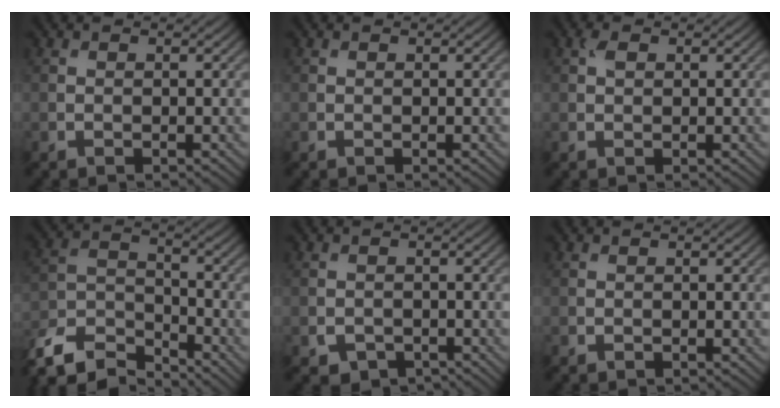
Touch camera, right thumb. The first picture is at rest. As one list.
[{"total": 0.0}, {"total": 1.3, "force": [0.5, 0.8, 0.9], "torque": [-0.019, 0.003, 0.009]}, {"total": 10.7, "force": [-9.2, 3.5, 4.3], "torque": [-0.093, -0.006, -0.183]}, {"total": 2.0, "force": [-1.2, 1.4, 0.7], "torque": [-0.012, -0.008, -0.022]}, {"total": 0.0}]